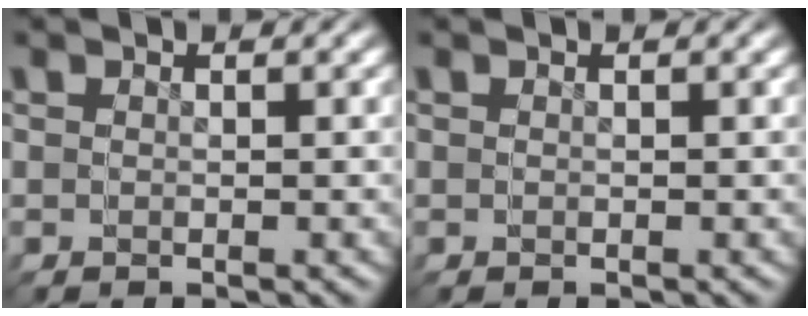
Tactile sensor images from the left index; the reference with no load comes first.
{"total": 0.0}